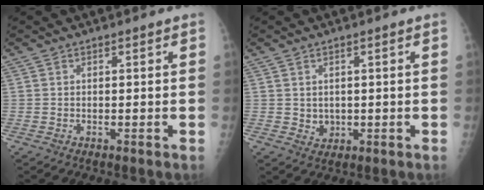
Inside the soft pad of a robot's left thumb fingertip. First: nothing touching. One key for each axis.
{"total": 2.3, "fx": 0.3, "fy": 2.0, "fz": 1.1, "tx": -0.011, "ty": -0.004, "tz": 0.013}